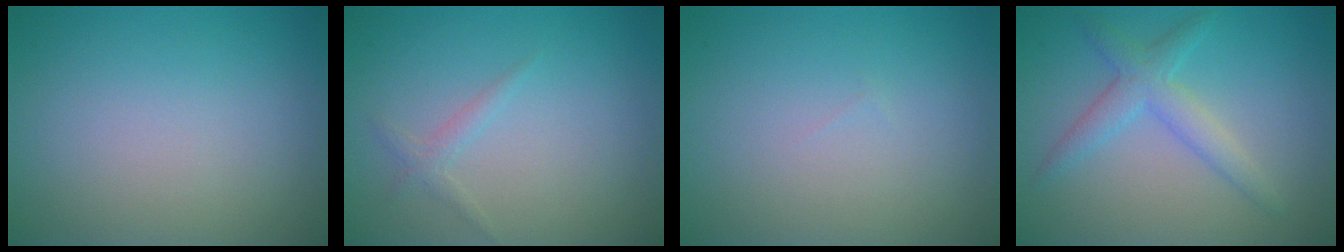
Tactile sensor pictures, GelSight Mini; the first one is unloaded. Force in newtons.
{"total": 1.1, "press": 1.1, "slide": 0.1}
{"total": 0.0}
{"total": 3.0, "press": 3.0, "slide": 0.1}